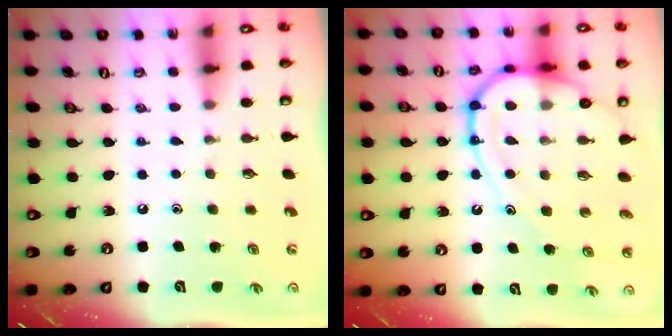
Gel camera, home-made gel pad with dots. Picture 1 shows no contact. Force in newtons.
{"total": 14.5, "press": 14.4, "slide": 1.2}